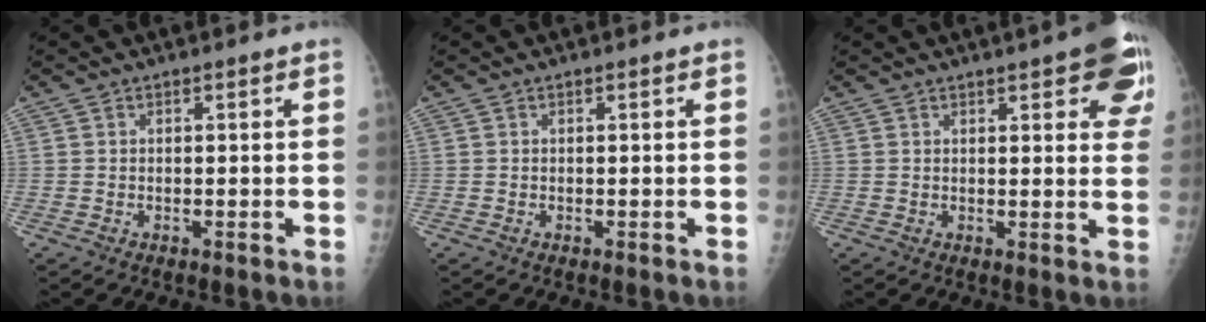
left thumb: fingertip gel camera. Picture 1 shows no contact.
{"total": 0.0}
{"total": 11.6, "force": [5.8, 3.7, 9.3], "torque": [-0.080, -0.015, 0.063]}